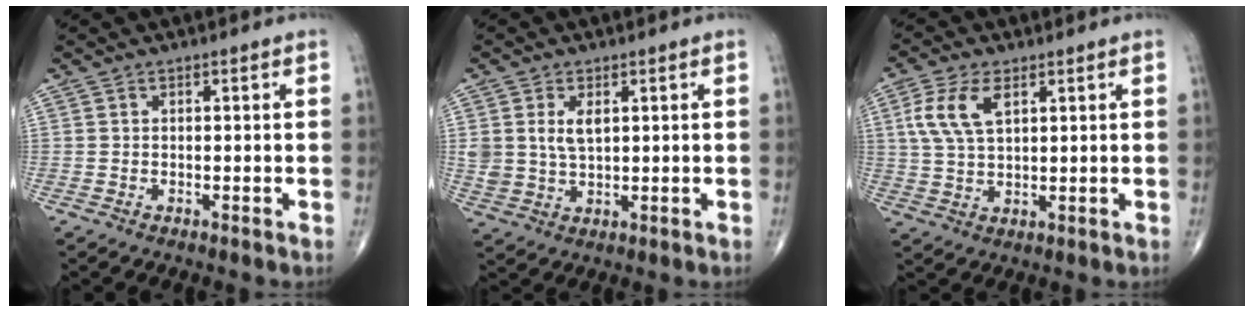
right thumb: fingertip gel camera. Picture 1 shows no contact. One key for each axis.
{"total": 5.5, "fx": 1.7, "fy": 3.2, "fz": 4.1, "tx": -0.074, "ty": -0.007, "tz": 0.040}
{"total": 8.1, "fx": 2.9, "fy": 4.2, "fz": 6.3, "tx": -0.138, "ty": 0.001, "tz": 0.059}